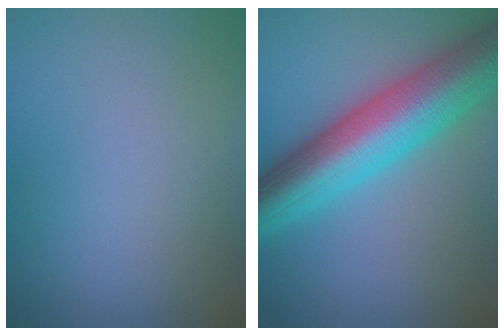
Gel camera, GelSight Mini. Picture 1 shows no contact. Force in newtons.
{"total": 10.3, "press": 10.3, "slide": 0.3}